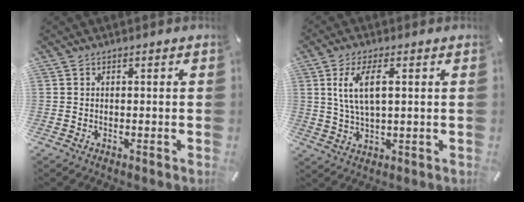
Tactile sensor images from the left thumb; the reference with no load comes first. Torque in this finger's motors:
{"motor_torque": [0.51, 0.81, 1.15, -0.67, 0.40]}